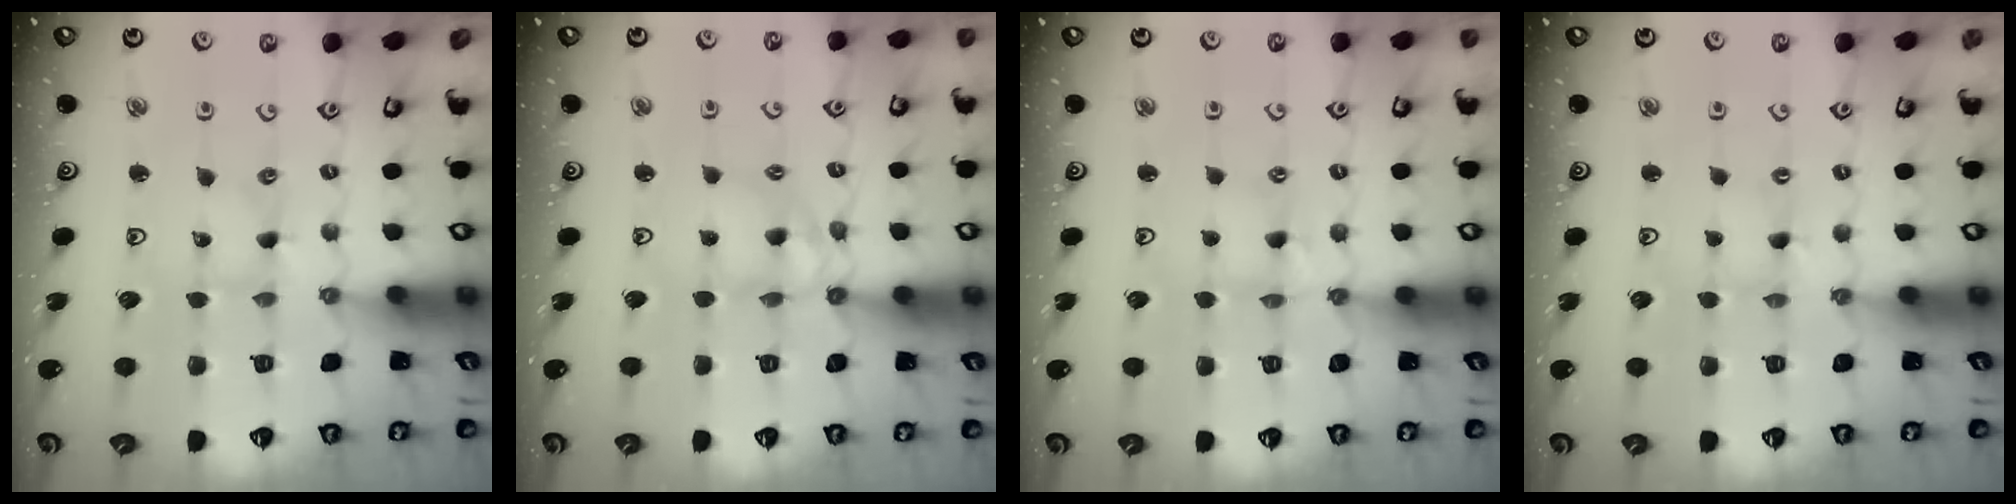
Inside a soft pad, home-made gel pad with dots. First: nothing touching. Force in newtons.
{"total": 8.9, "press": 8.9, "slide": 0.7}
{"total": 2.4, "press": 2.4, "slide": 0.3}
{"total": 0.0}